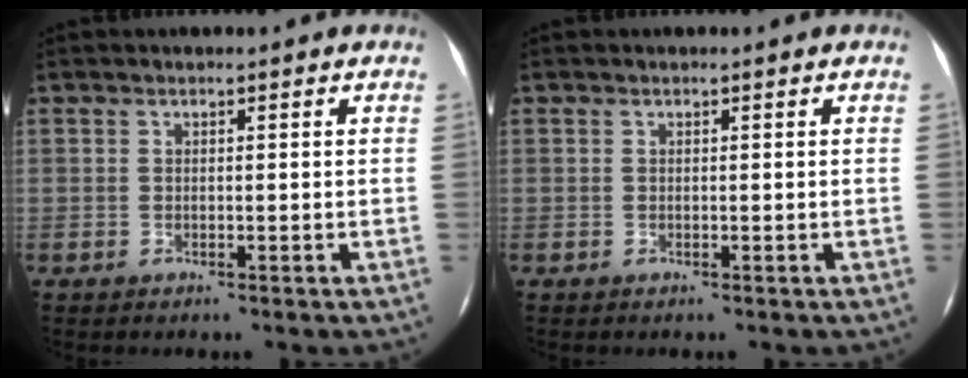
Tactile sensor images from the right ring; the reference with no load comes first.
{"total": 0.0}